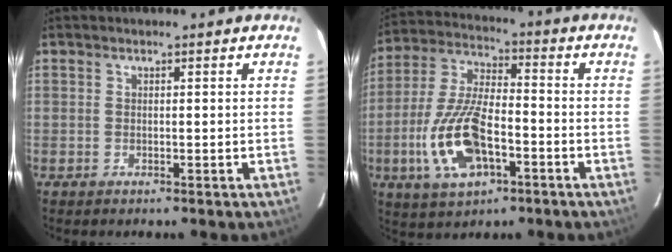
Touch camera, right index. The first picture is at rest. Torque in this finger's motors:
{"motor_torque": [1.25, -0.89, 0.73, 0.12]}